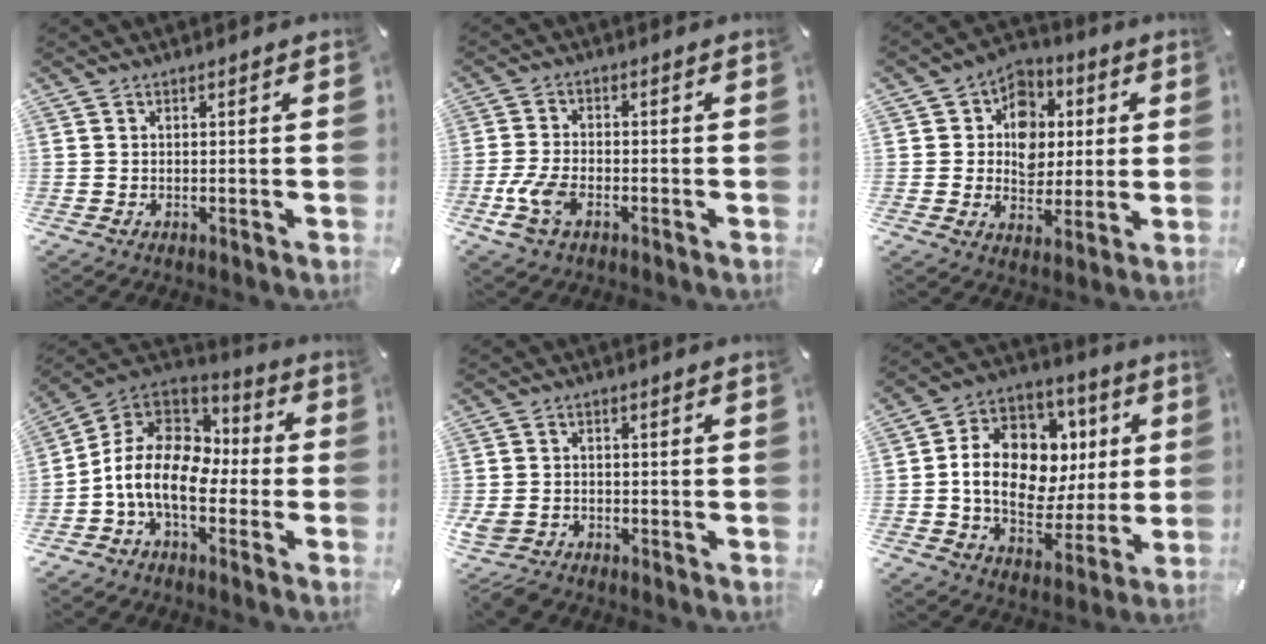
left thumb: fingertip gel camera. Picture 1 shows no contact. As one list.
[{"total": 7.8, "force": [-3.1, 4.2, 5.8], "torque": [-0.136, 0.000, -0.059]}, {"total": 10.6, "force": [0.9, 9.6, 4.4], "torque": [-0.061, -0.004, 0.018]}, {"total": 12.3, "force": [-4.7, 7.7, 8.4], "torque": [-0.197, 0.009, -0.094]}, {"total": 3.7, "force": [-2.5, 2.4, 1.4], "torque": [-0.043, 0.008, -0.052]}, {"total": 15.9, "force": [0.9, 12.7, 9.6], "torque": [-0.172, -0.003, 0.023]}]